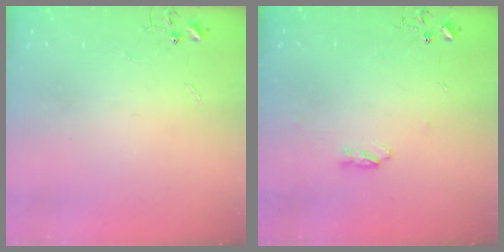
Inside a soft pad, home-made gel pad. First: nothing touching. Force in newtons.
{"total": 3.4, "press": 3.3, "slide": 0.8}